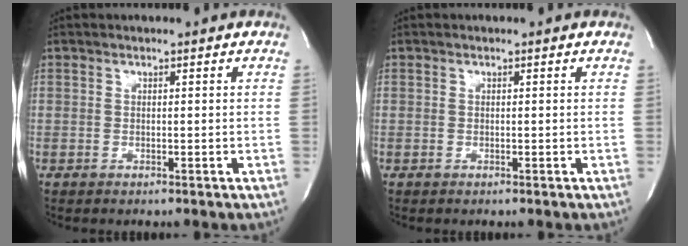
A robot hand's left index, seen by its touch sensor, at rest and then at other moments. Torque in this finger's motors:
{"motor_torque": [0.06, -0.14, 0.09, 0.01]}